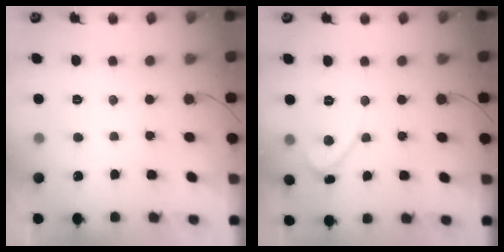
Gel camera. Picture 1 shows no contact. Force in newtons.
{"total": 2.5, "press": 2.5, "slide": 0.2}